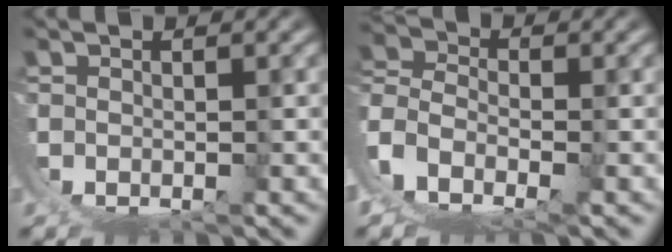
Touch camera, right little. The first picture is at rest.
{"total": 11.4, "force": [1.8, 10.0, 5.1], "torque": [-0.171, -0.033, 0.021]}